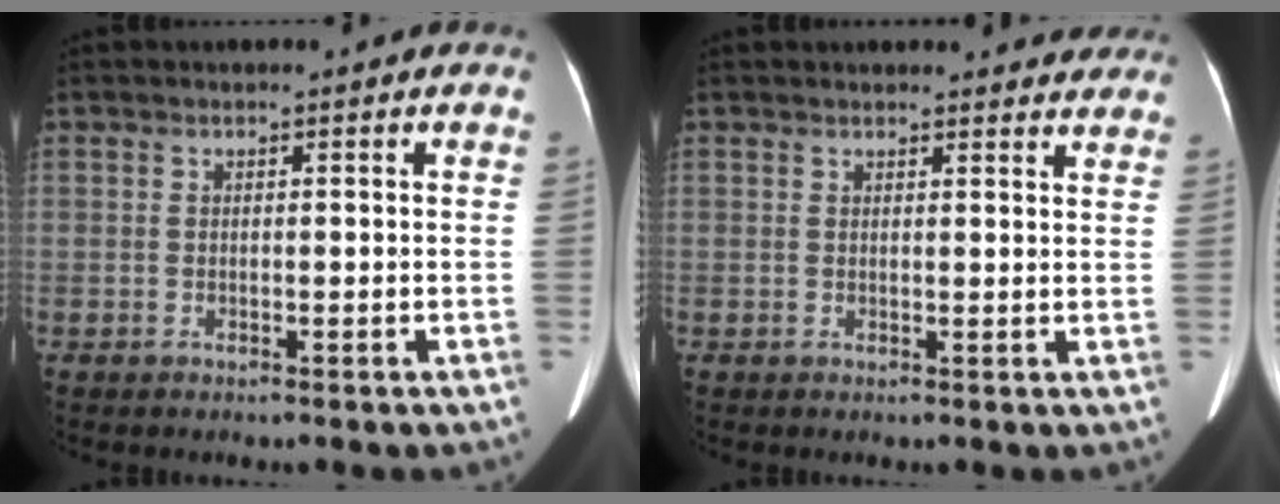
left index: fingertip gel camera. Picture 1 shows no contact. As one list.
[{"total": 11.2, "force": [10.6, 2.4, 2.8], "torque": [-0.004, -0.011, 0.099]}]